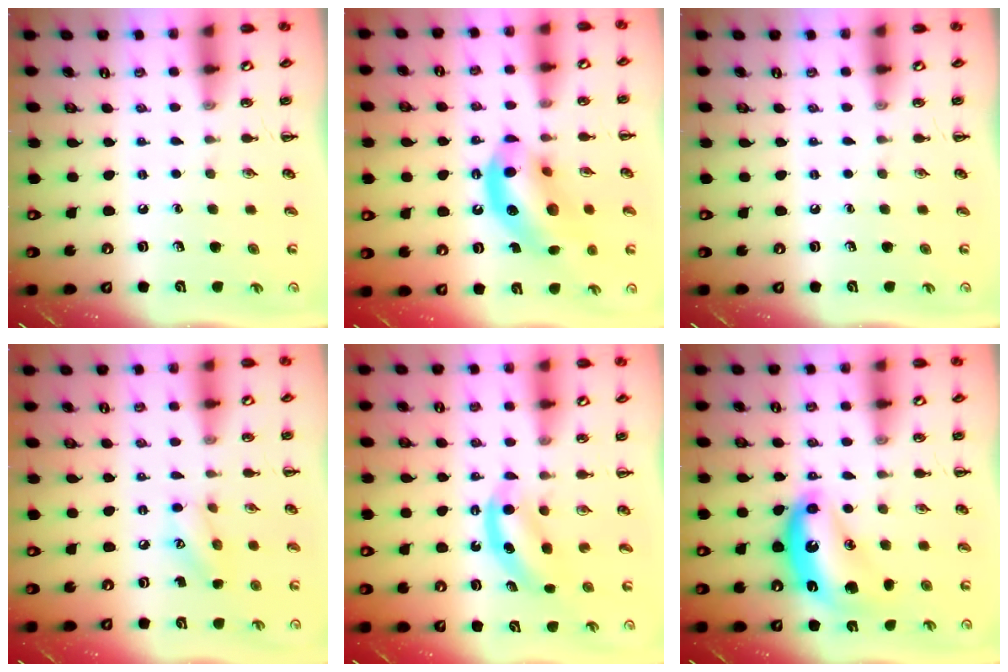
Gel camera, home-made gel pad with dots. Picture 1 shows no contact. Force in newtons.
{"total": 14.7, "press": 14.2, "slide": 3.6}
{"total": 0.0}
{"total": 9.1, "press": 9.0, "slide": 1.5}
{"total": 5.9, "press": 5.9, "slide": 0.7}
{"total": 13.6, "press": 13.6, "slide": 1.1}